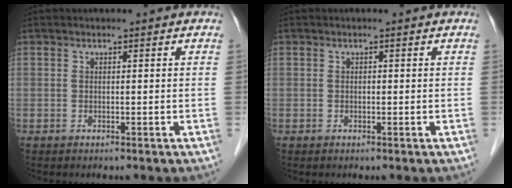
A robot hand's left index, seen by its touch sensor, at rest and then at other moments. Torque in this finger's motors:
{"motor_torque": [0.11, 0.05, -0.03, -0.01]}